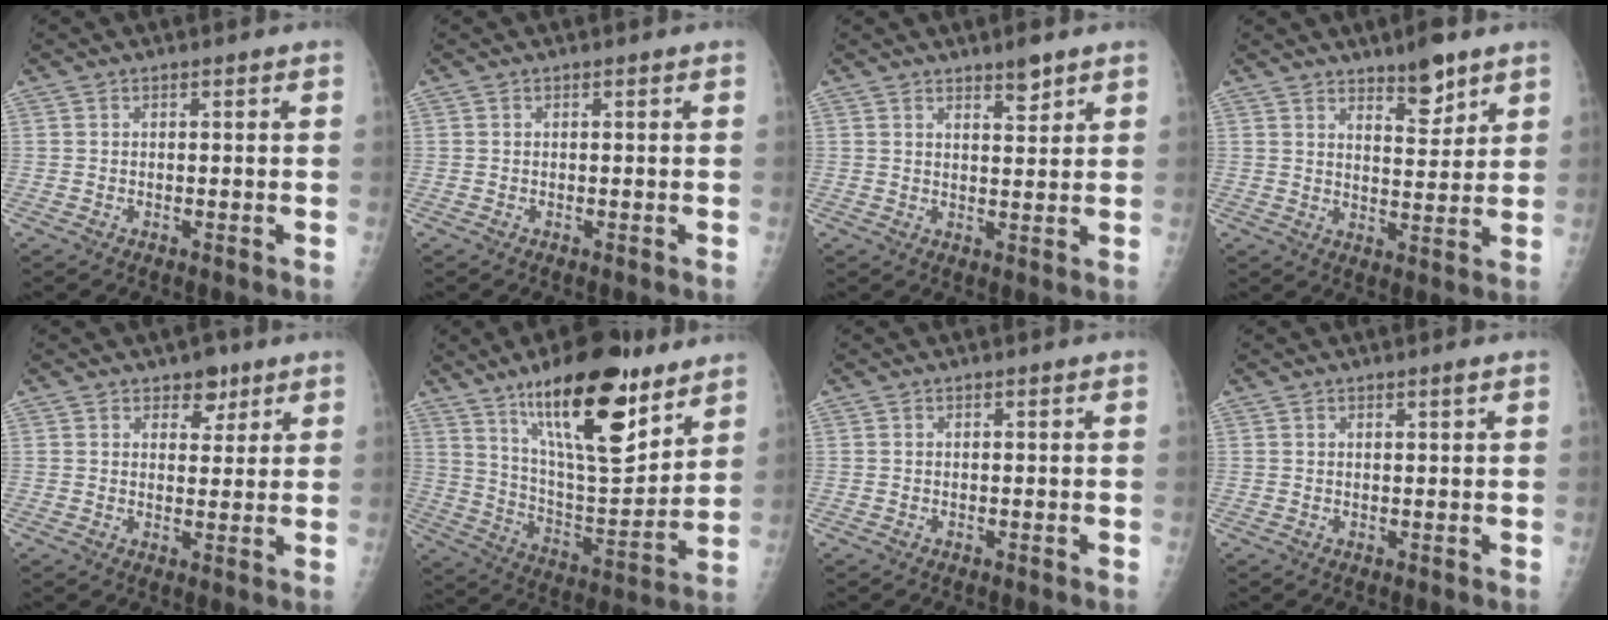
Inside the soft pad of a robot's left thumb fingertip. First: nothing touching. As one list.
[{"total": 0.0}, {"total": 3.5, "force": [2.7, 1.0, 2.1], "torque": [-0.024, -0.021, 0.042]}, {"total": 6.9, "force": [4.9, 2.2, 4.2], "torque": [-0.046, -0.037, 0.075]}, {"total": 4.3, "force": [2.7, 2.8, 1.8], "torque": [0.003, -0.015, 0.040]}, {"total": 23.1, "force": [14.3, 7.5, 16.6], "torque": [-0.233, -0.077, 0.242]}, {"total": 0.0}, {"total": 0.9, "force": [0.6, 0.1, 0.7], "torque": [-0.010, -0.003, 0.010]}]